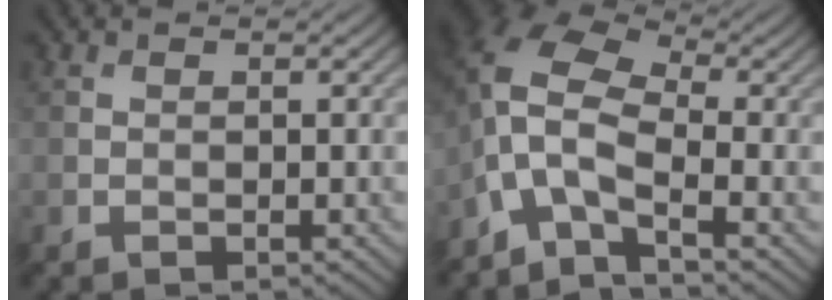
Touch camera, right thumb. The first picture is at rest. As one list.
[{"total": 7.7, "force": [-3.2, 3.3, 6.1], "torque": [-0.128, 0.006, -0.092]}]